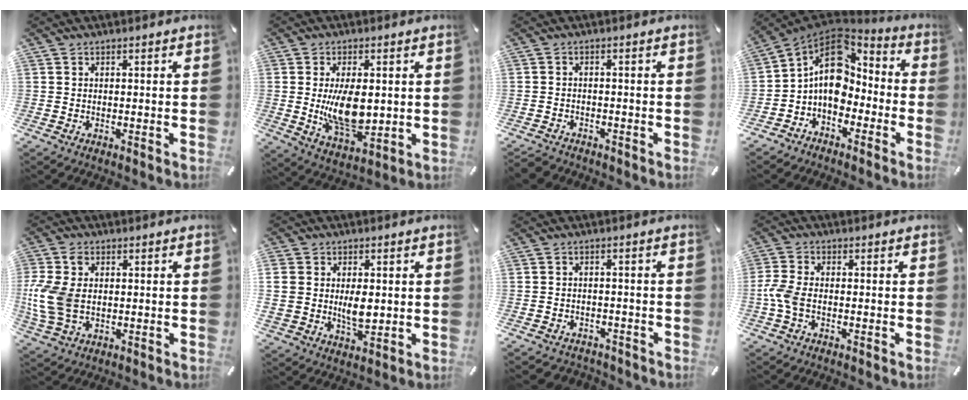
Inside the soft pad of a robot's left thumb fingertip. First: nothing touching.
{"total": 12.0, "force": [0.6, 6.6, 10.0], "torque": [-0.190, -0.022, 0.006]}
{"total": 2.5, "force": [-2.2, 1.1, 0.5], "torque": [-0.021, 0.009, -0.049]}
{"total": 12.5, "force": [-0.4, 9.8, 7.8], "torque": [-0.137, 0.004, -0.007]}
{"total": 10.3, "force": [0.3, 7.4, 7.2], "torque": [-0.173, 0.006, 0.007]}
{"total": 8.7, "force": [0.9, 6.6, 5.6], "torque": [-0.102, -0.004, 0.012]}
{"total": 2.7, "force": [-2.0, 1.7, 0.4], "torque": [-0.013, 0.009, -0.044]}
{"total": 5.2, "force": [-1.6, 2.6, 4.2], "torque": [-0.097, 0.002, -0.032]}